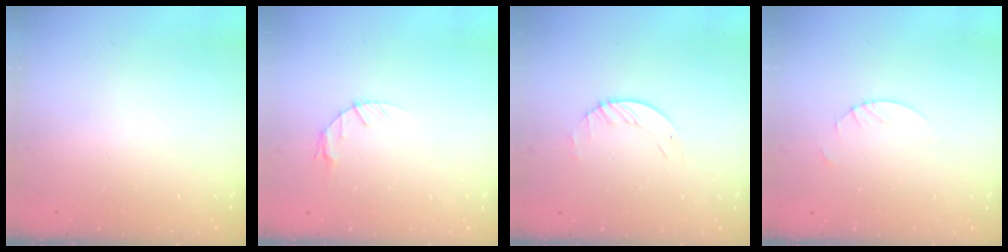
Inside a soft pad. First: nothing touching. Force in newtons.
{"total": 3.3, "press": 3.2, "slide": 0.5}
{"total": 1.6, "press": 1.6, "slide": 0.2}
{"total": 1.8, "press": 1.8, "slide": 0.2}